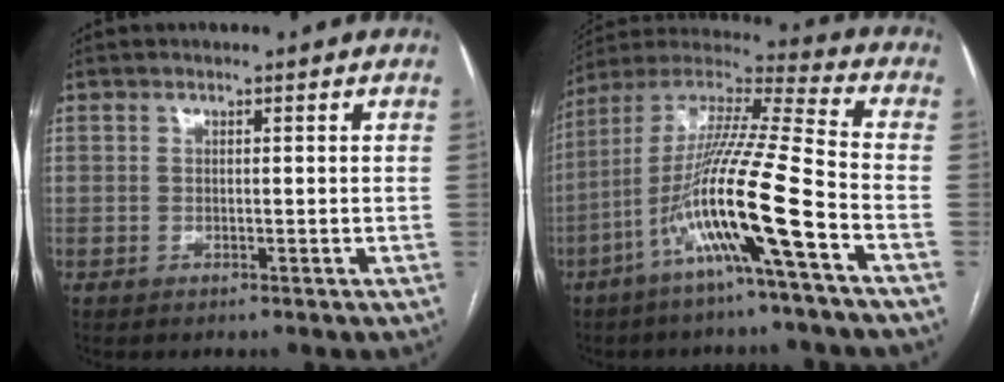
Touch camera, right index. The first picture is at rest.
{"total": 16.9, "force": [-6.7, -1.0, 15.5], "torque": [-0.301, -0.005, -0.133]}